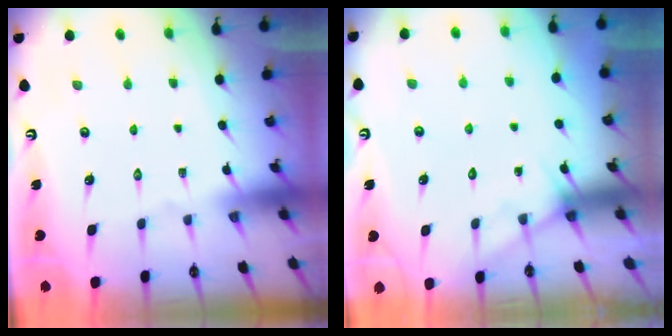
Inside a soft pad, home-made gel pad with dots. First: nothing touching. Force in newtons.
{"total": 5.4, "press": 5.4, "slide": 0.3}